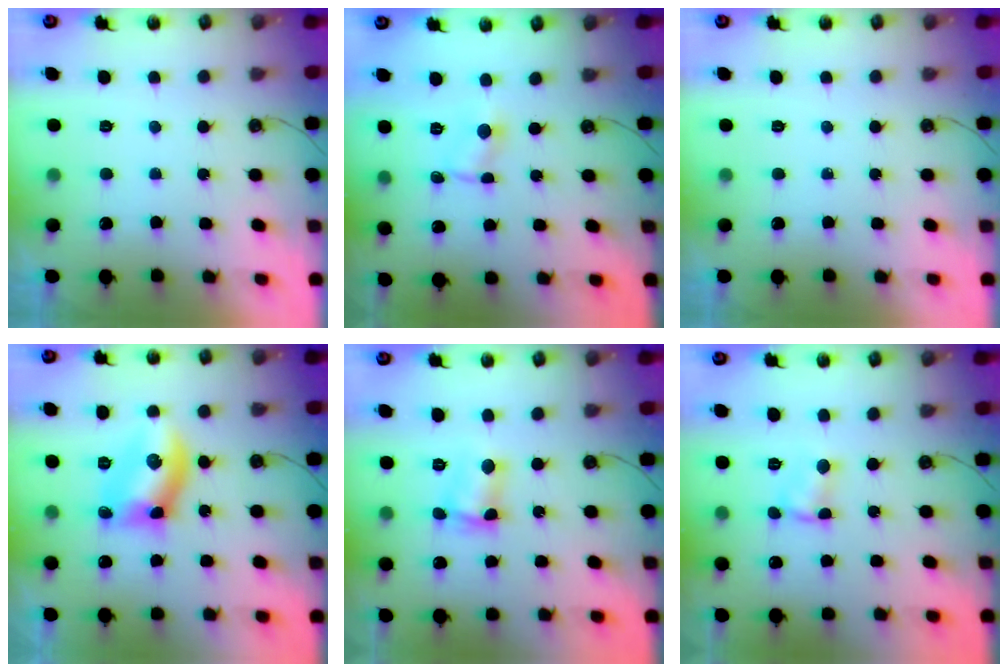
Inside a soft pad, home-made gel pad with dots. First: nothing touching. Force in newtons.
{"total": 1.1, "press": 1.1, "slide": 0.2}
{"total": 0.0}
{"total": 10.9, "press": 10.9, "slide": 0.3}
{"total": 4.1, "press": 3.9, "slide": 1.1}
{"total": 2.6, "press": 2.6, "slide": 0.3}